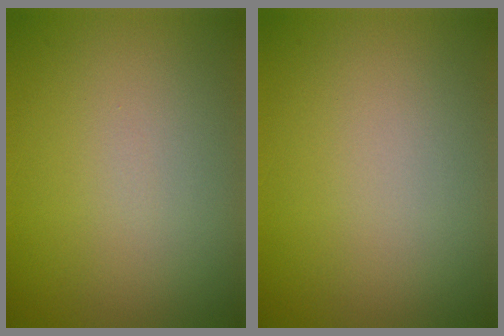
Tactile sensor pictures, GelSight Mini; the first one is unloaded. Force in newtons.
{"total": 0.0}